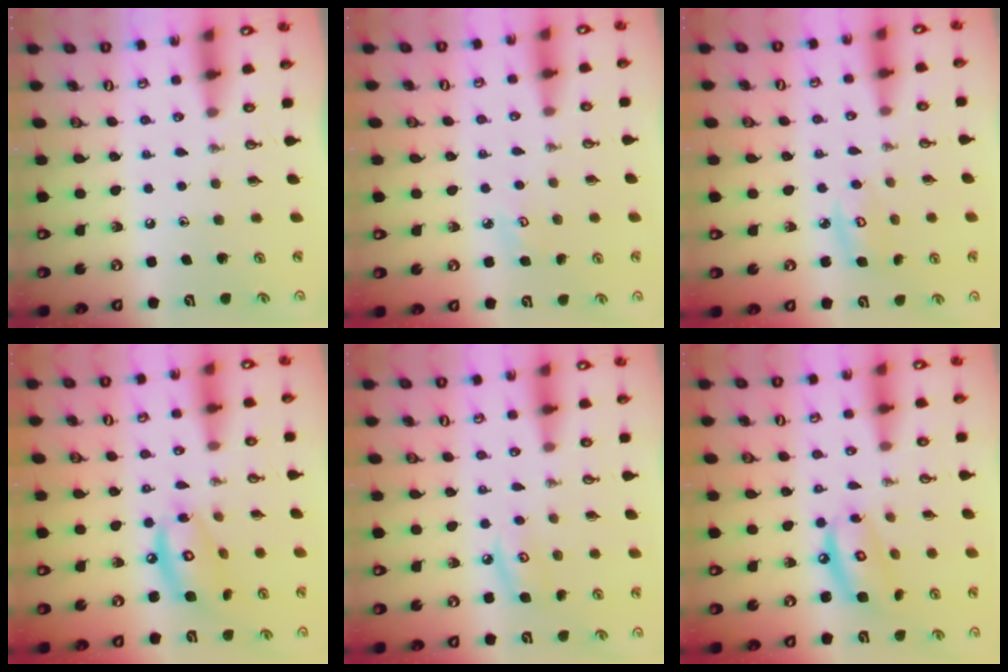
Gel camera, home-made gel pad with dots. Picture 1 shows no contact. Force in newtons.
{"total": 3.7, "press": 3.7, "slide": 0.4}
{"total": 6.0, "press": 5.9, "slide": 0.5}
{"total": 11.8, "press": 11.8, "slide": 1.0}
{"total": 6.2, "press": 6.2, "slide": 0.6}
{"total": 9.2, "press": 9.2, "slide": 0.8}